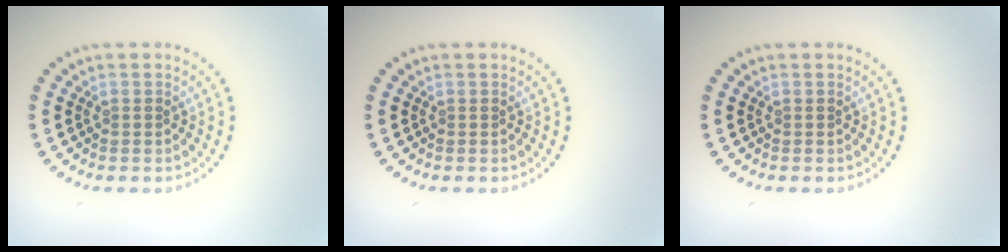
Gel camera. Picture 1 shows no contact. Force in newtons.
{"total": 0.0}
{"total": 0.0}